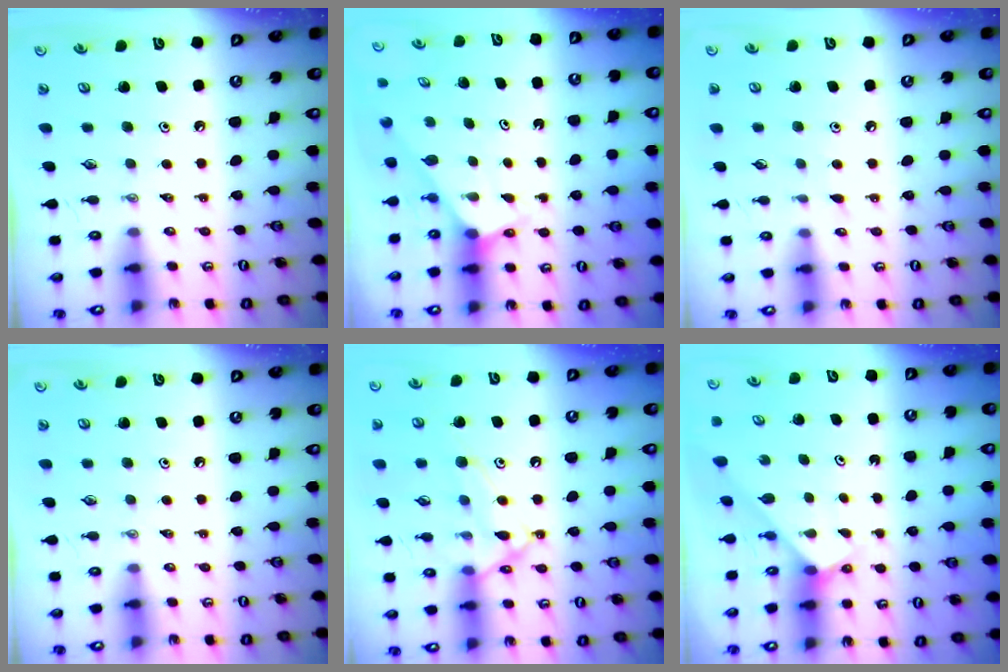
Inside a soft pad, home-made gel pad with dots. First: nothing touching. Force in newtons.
{"total": 2.5, "press": 2.5, "slide": 0.2}
{"total": 2.7, "press": 2.7, "slide": 0.3}
{"total": 0.0}
{"total": 13.2, "press": 13.2, "slide": 0.9}
{"total": 2.2, "press": 2.2, "slide": 0.2}